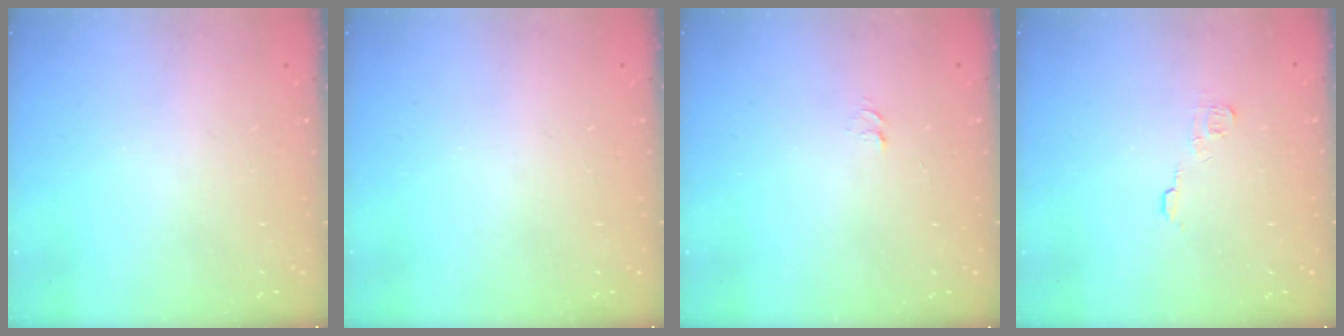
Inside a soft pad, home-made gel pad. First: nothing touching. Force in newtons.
{"total": 0.0}
{"total": 3.7, "press": 3.7, "slide": 0.3}
{"total": 5.0, "press": 4.9, "slide": 0.7}